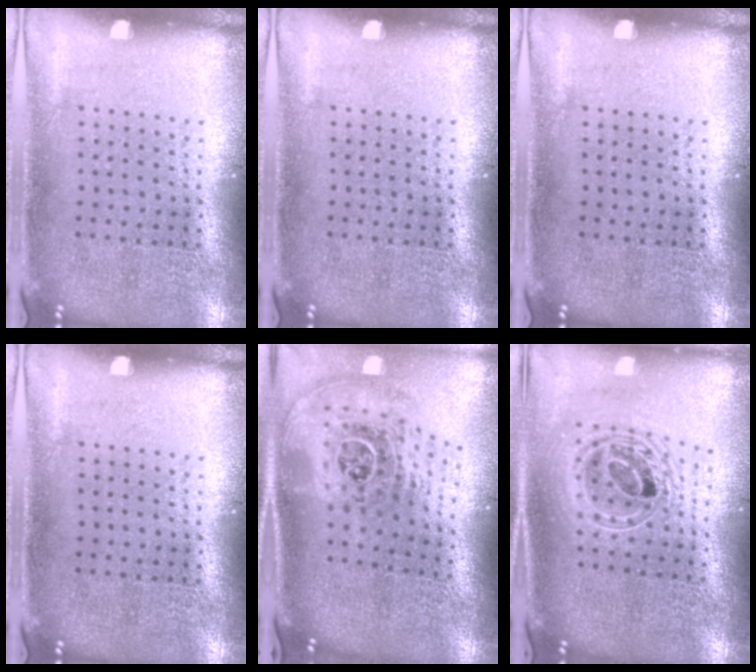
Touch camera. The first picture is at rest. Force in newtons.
{"total": 0.0}
{"total": 0.0}
{"total": 0.0}
{"total": 2.8, "press": 1.8, "slide": 2.1}
{"total": 2.0, "press": 1.6, "slide": 1.2}